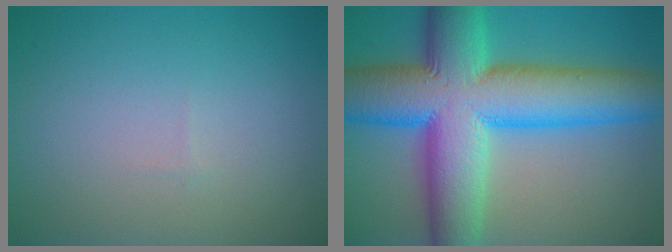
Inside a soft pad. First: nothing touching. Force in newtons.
{"total": 15.4, "press": 15.4, "slide": 0.3}